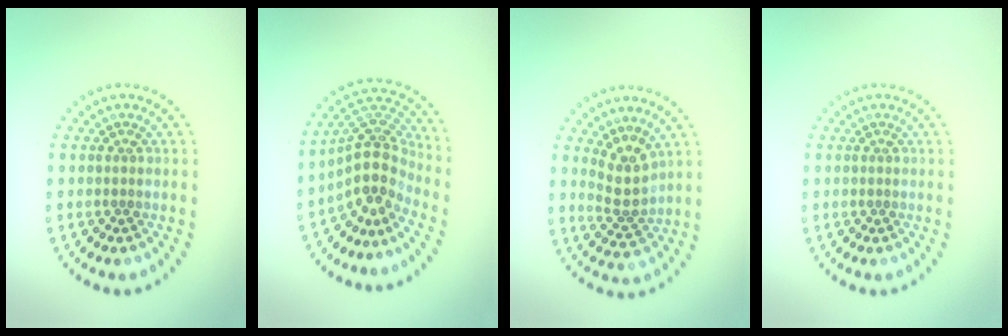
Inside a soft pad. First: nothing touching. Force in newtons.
{"total": 4.6, "press": 3.5, "slide": 3.1}
{"total": 2.8, "press": 2.2, "slide": 1.7}
{"total": 0.0}